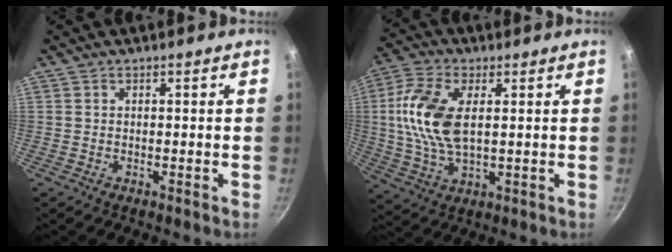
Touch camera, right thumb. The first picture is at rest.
{"total": 13.4, "force": [2.1, 6.9, 11.3], "torque": [-0.227, 0.005, 0.037]}